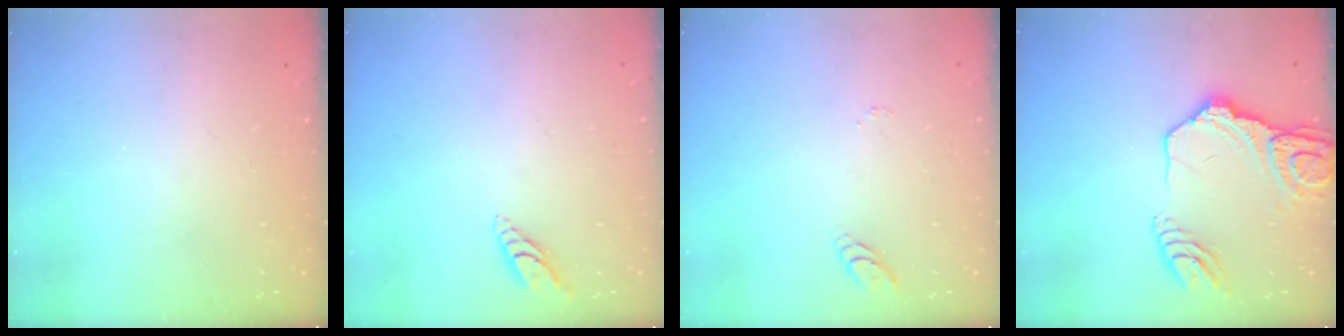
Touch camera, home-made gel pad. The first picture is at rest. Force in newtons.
{"total": 6.2, "press": 6.2, "slide": 0.7}
{"total": 5.8, "press": 5.8, "slide": 0.6}
{"total": 16.9, "press": 16.8, "slide": 1.7}